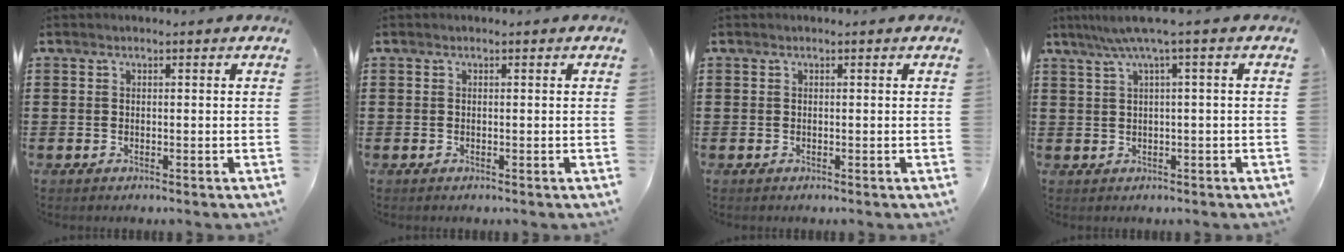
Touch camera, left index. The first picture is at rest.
{"total": 0.0}
{"total": 0.0}
{"total": 3.8, "force": [1.0, -0.4, 3.7], "torque": [-0.071, -0.002, 0.014]}